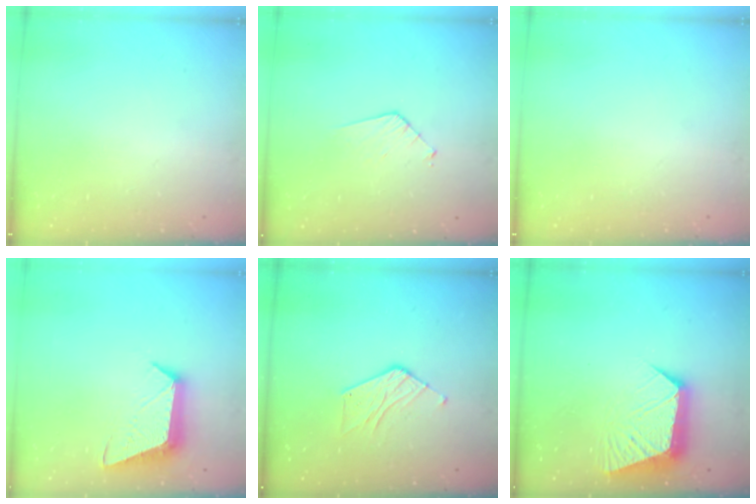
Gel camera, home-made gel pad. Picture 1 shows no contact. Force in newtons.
{"total": 5.0, "press": 5.0, "slide": 0.4}
{"total": 0.0}
{"total": 12.2, "press": 12.1, "slide": 0.8}
{"total": 6.9, "press": 6.9, "slide": 0.3}
{"total": 10.4, "press": 10.4, "slide": 0.7}